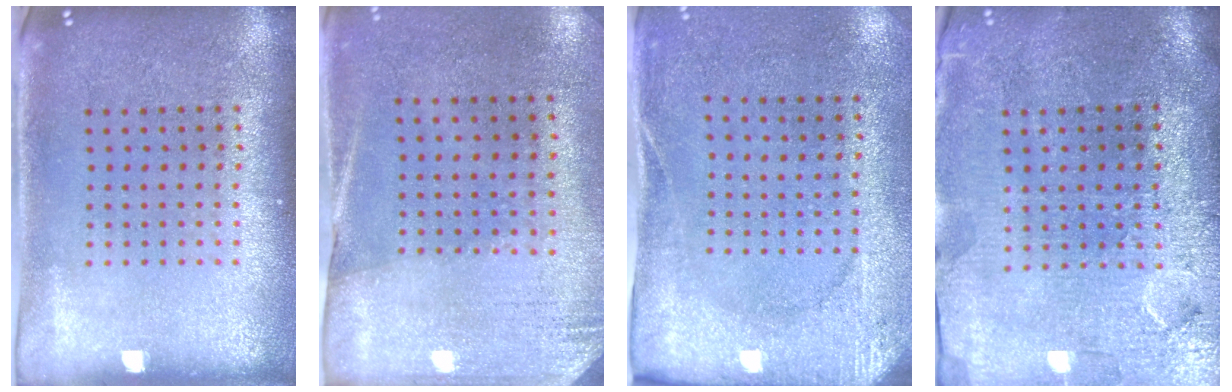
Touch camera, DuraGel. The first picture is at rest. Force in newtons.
{"total": 2.6, "press": 2.3, "slide": 1.3}
{"total": 2.7, "press": 2.2, "slide": 1.7}
{"total": 3.8, "press": 3.4, "slide": 1.6}